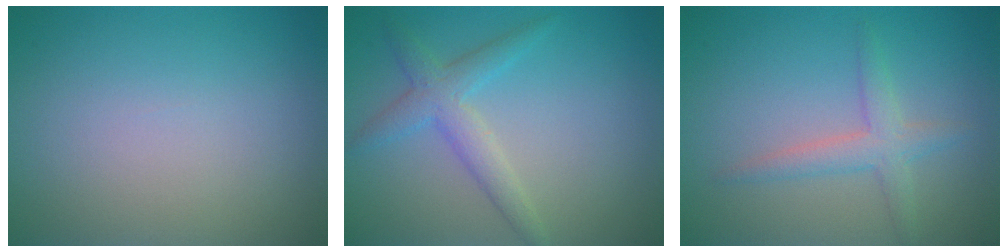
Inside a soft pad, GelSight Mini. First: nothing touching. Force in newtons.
{"total": 3.0, "press": 3.0, "slide": 0.1}
{"total": 2.4, "press": 2.4, "slide": 0.1}